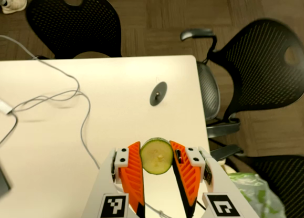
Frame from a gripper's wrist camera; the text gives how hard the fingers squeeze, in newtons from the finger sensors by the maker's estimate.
{"total": 12.0, "left": 12.3, "right": 11.7}